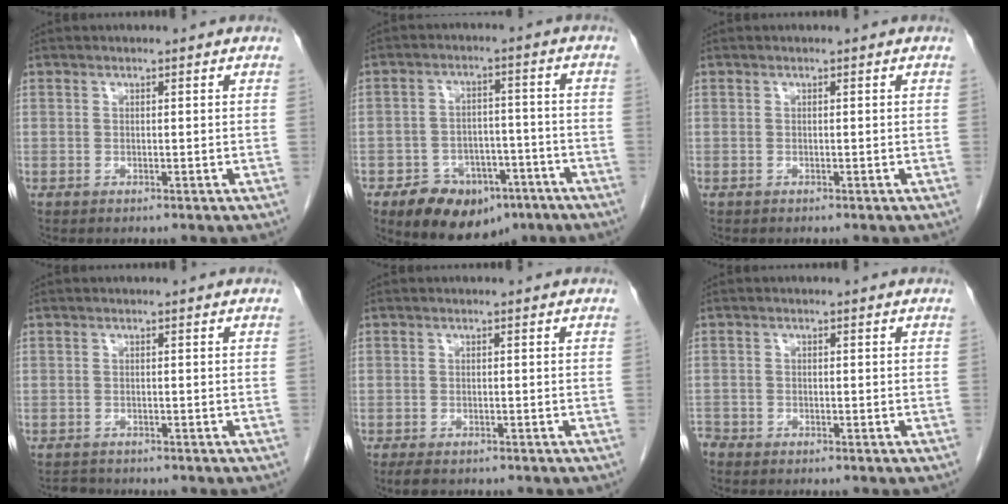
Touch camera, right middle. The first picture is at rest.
{"total": 11.4, "force": [-7.2, 6.8, 5.8], "torque": [-0.081, 0.012, -0.105]}
{"total": 0.0}
{"total": 1.8, "force": [-1.8, 0.5, 0.0], "torque": [-0.003, -0.006, -0.027]}
{"total": 3.3, "force": [-2.6, 1.2, 1.7], "torque": [-0.030, -0.008, -0.035]}
{"total": 1.9, "force": [-1.8, 0.6, 0.2], "torque": [-0.004, -0.001, -0.032]}